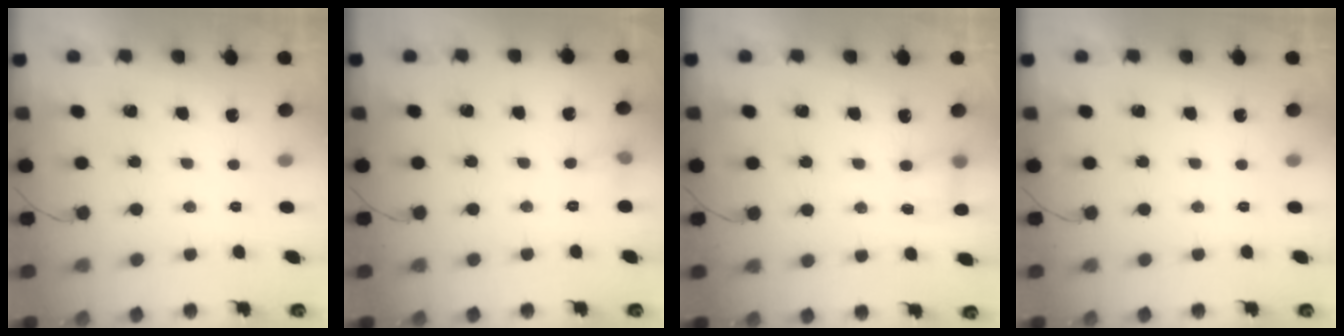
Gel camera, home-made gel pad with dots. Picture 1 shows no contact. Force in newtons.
{"total": 5.2, "press": 5.0, "slide": 1.3}
{"total": 4.3, "press": 4.3, "slide": 0.6}
{"total": 0.0}